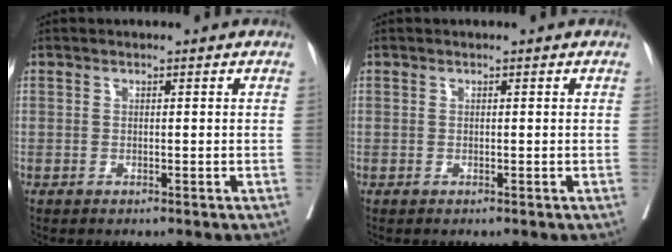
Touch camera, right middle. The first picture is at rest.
{"total": 0.0}